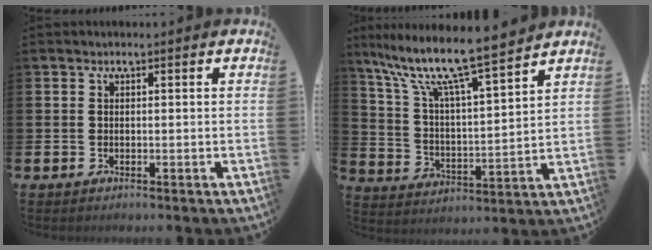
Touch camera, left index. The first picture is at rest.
{"total": 11.2, "force": [9.7, 1.2, 5.5], "torque": [-0.139, -0.063, 0.162]}